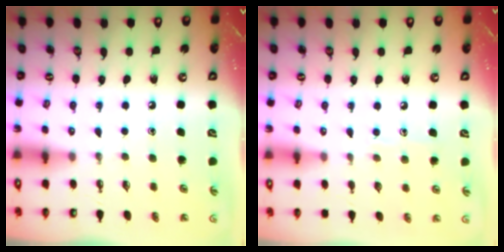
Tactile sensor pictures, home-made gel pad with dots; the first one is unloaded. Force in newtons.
{"total": 5.1, "press": 5.1, "slide": 0.5}